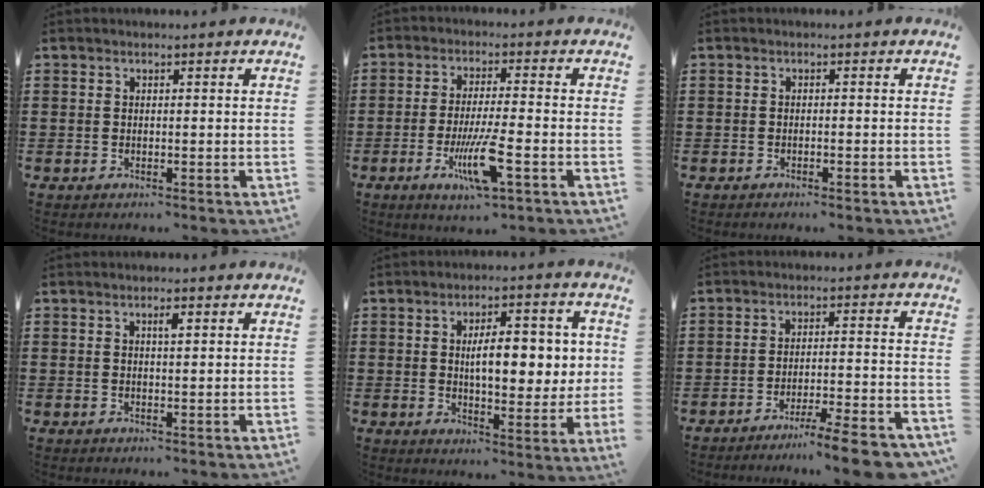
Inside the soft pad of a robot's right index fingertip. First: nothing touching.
{"total": 8.6, "force": [-3.5, 1.2, 7.8], "torque": [-0.156, -0.015, -0.064]}
{"total": 0.7, "force": [-0.6, -0.1, 0.3], "torque": [-0.007, -0.005, -0.011]}
{"total": 1.4, "force": [0.6, 0.4, 1.3], "torque": [-0.017, 0.001, 0.007]}
{"total": 9.2, "force": [1.4, 3.0, 8.6], "torque": [-0.138, 0.000, 0.018]}
{"total": 7.4, "force": [-6.2, -0.2, 4.1], "torque": [-0.058, -0.002, -0.113]}